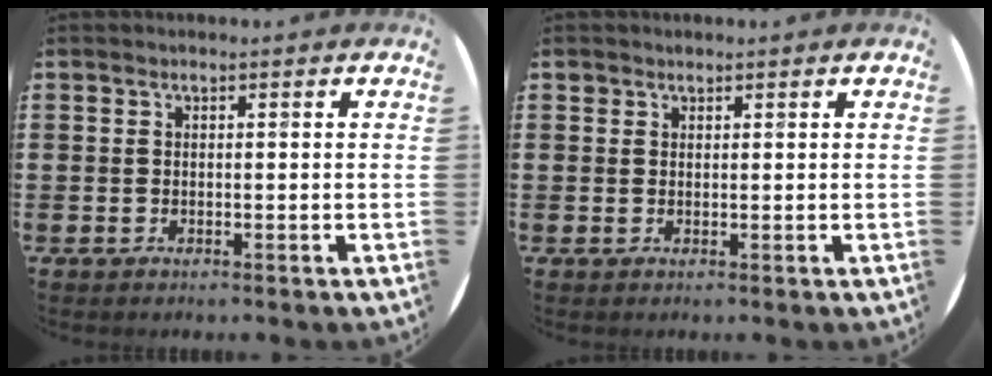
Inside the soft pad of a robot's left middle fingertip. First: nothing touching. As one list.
[{"total": 0.7, "force": [0.6, 0.3, -0.1], "torque": [0.010, 0.001, 0.010]}]